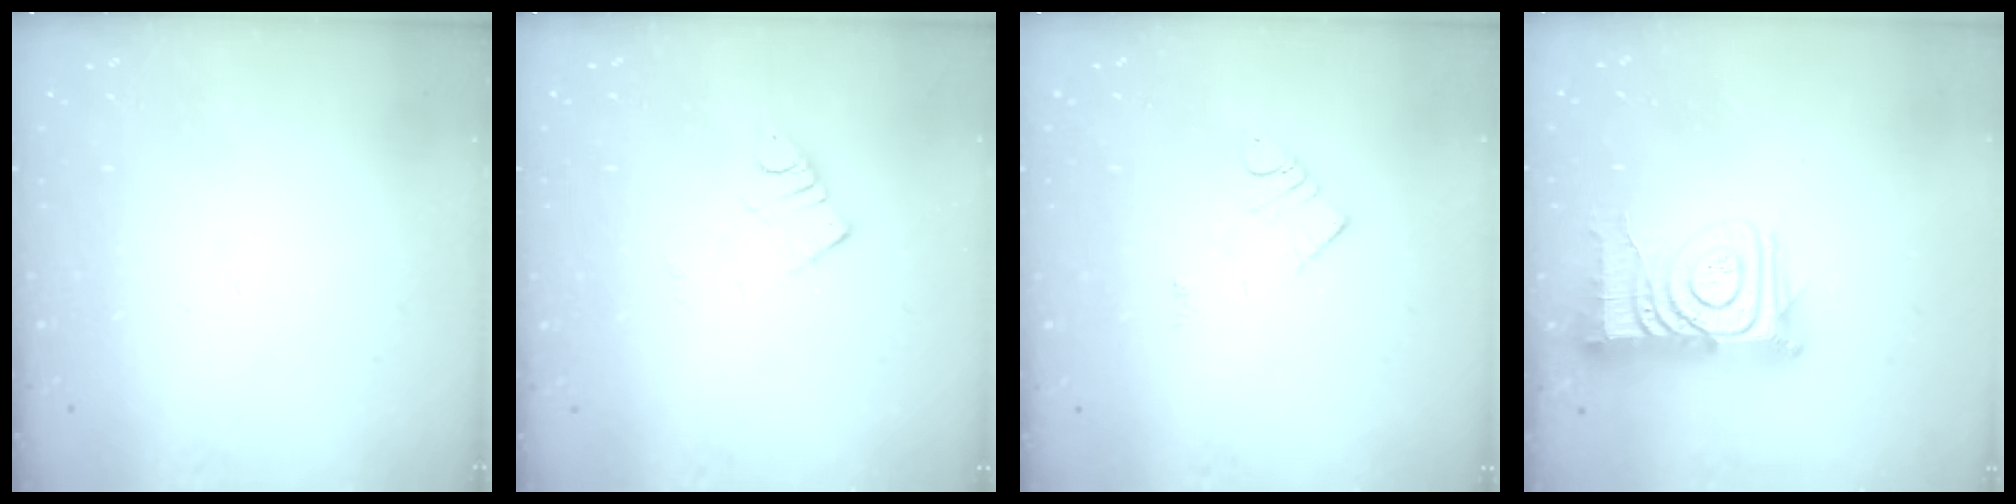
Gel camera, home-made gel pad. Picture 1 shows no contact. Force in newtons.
{"total": 2.8, "press": 2.7, "slide": 0.3}
{"total": 3.6, "press": 3.6, "slide": 0.4}
{"total": 15.9, "press": 15.8, "slide": 1.6}